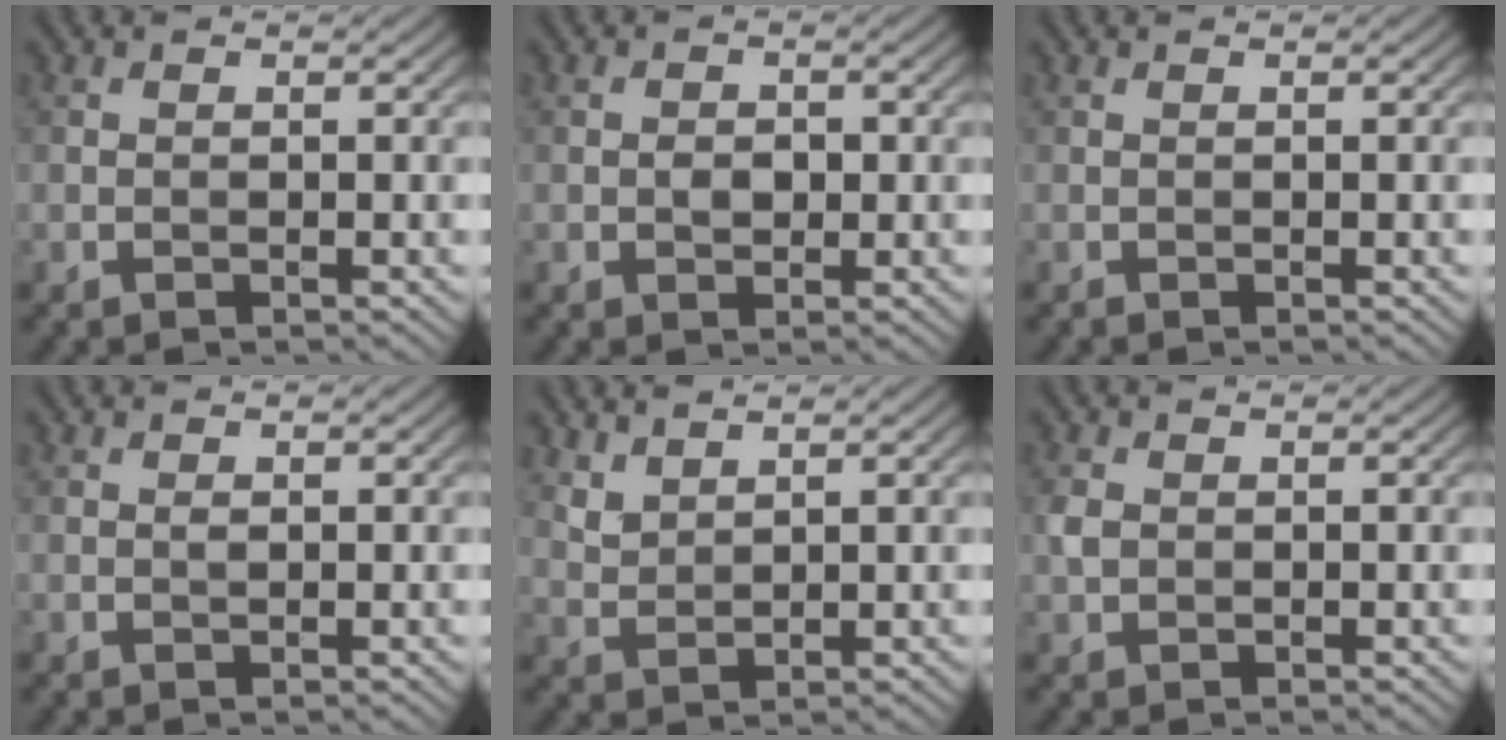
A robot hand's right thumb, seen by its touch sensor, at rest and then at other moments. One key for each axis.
{"total": 1.8, "fx": -0.2, "fy": 1.4, "fz": 1.1, "tx": -0.023, "ty": -0.006, "tz": -0.006}
{"total": 0.0}
{"total": 0.6, "fx": 0.1, "fy": 0.3, "fz": 0.5, "tx": -0.011, "ty": -0.001, "tz": 0.002}
{"total": 2.8, "fx": 2.3, "fy": 1.0, "fz": 1.1, "tx": -0.033, "ty": -0.003, "tz": 0.056}
{"total": 1.6, "fx": 0.2, "fy": 1.2, "fz": 1.0, "tx": -0.029, "ty": 0.002, "tz": 0.005}